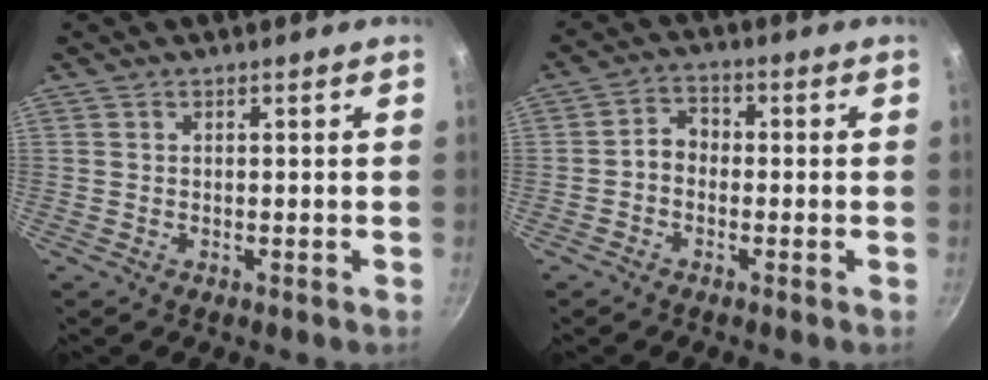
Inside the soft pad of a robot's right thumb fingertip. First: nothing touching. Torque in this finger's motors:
{"motor_torque": [-0.06, -0.13, 0.54, -0.36, -0.01]}